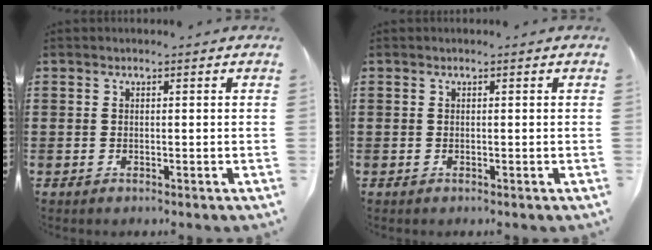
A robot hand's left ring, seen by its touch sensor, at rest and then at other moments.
{"total": 0.0}